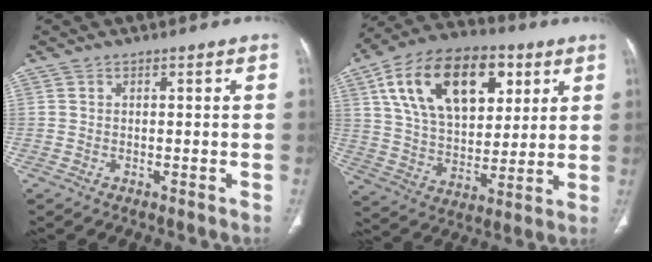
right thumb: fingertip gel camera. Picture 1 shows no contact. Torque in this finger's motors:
{"motor_torque": [-1.02, 2.07, 0.67, 0.25, 0.22]}